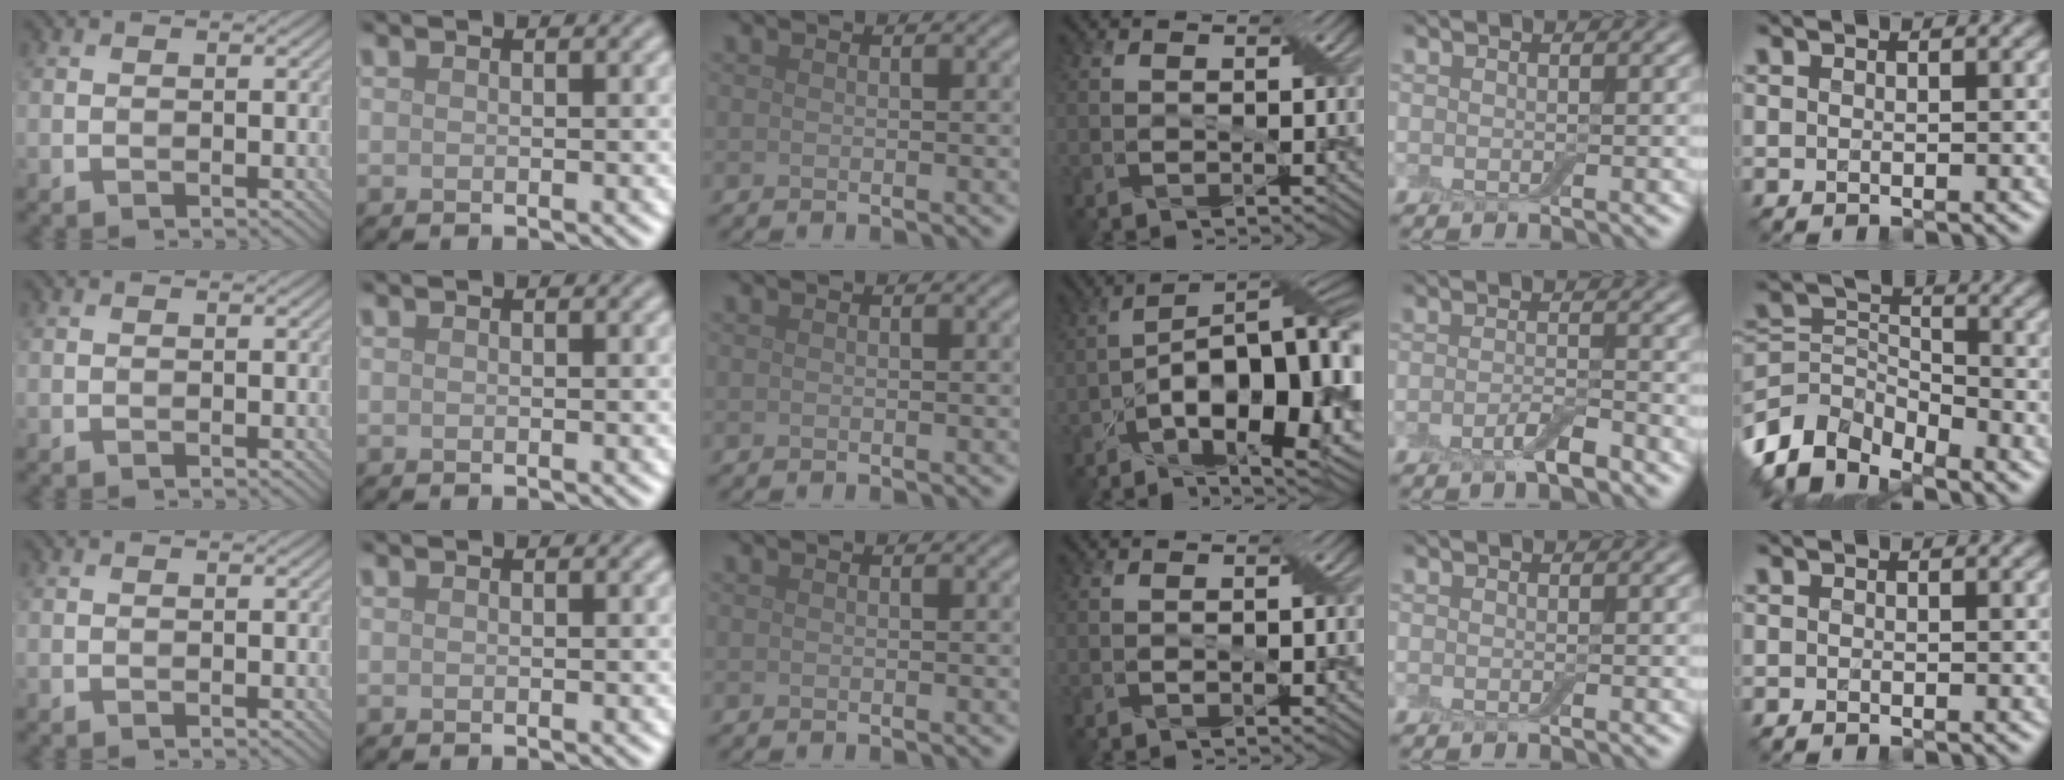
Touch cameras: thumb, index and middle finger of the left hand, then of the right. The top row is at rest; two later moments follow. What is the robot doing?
{"motion": "pour", "object": "bowl"}